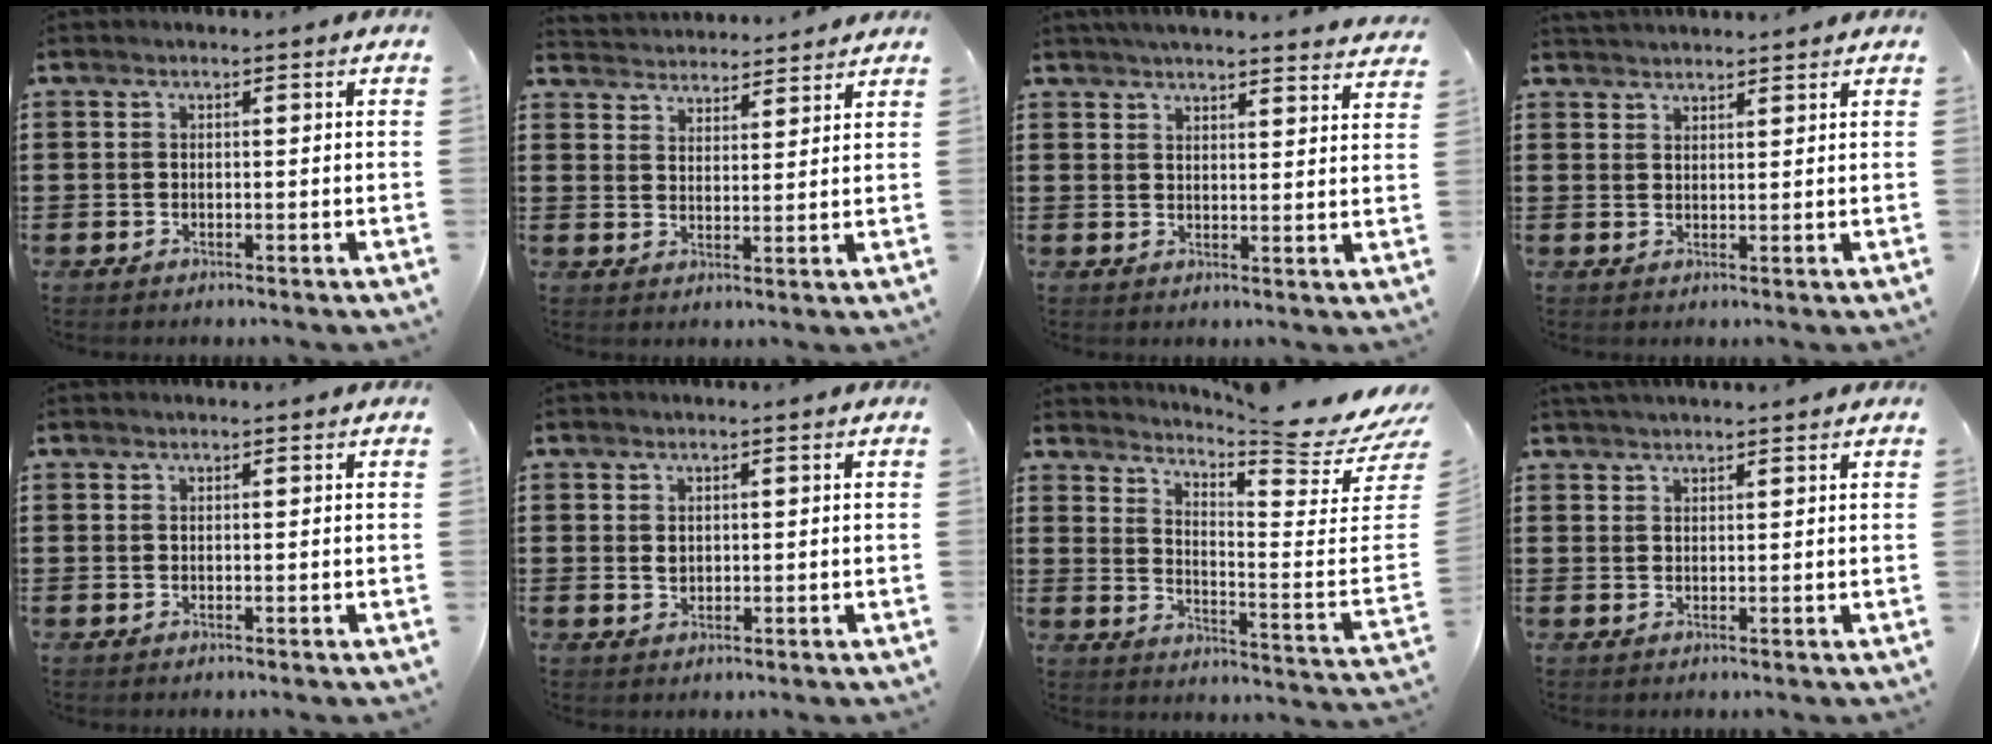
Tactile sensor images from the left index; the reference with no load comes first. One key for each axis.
{"total": 3.4, "fx": 3.4, "fy": 0.1, "fz": -0.6, "tx": -0.002, "ty": -0.015, "tz": 0.061}
{"total": 3.8, "fx": 3.7, "fy": -0.5, "fz": 0.6, "tx": -0.024, "ty": -0.018, "tz": 0.067}
{"total": 1.8, "fx": 1.8, "fy": 0.0, "fz": -0.3, "tx": 0.000, "ty": 0.000, "tz": 0.036}
{"total": 0.0}
{"total": 1.2, "fx": 0.2, "fy": 1.0, "fz": 0.6, "tx": -0.015, "ty": 0.007, "tz": 0.003}
{"total": 6.6, "fx": 6.1, "fy": -0.8, "fz": 2.6, "tx": -0.057, "ty": -0.071, "tz": 0.094}
{"total": 1.4, "fx": 1.4, "fy": 0.0, "fz": 0.3, "tx": -0.009, "ty": 0.000, "tz": 0.027}